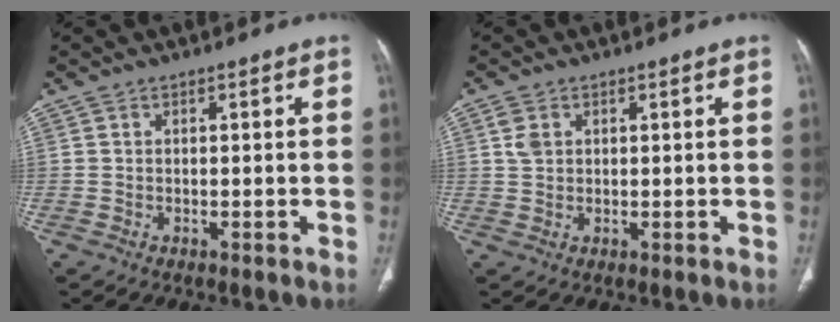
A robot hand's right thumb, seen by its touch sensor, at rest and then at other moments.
{"total": 2.7, "force": [1.0, 1.9, 1.6], "torque": [-0.032, 0.003, 0.026]}